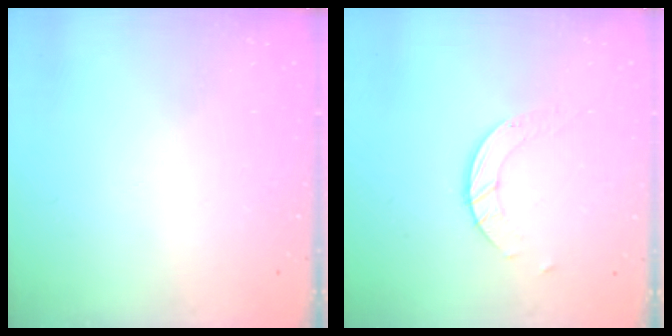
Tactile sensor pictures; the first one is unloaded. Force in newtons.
{"total": 3.0, "press": 3.0, "slide": 0.3}